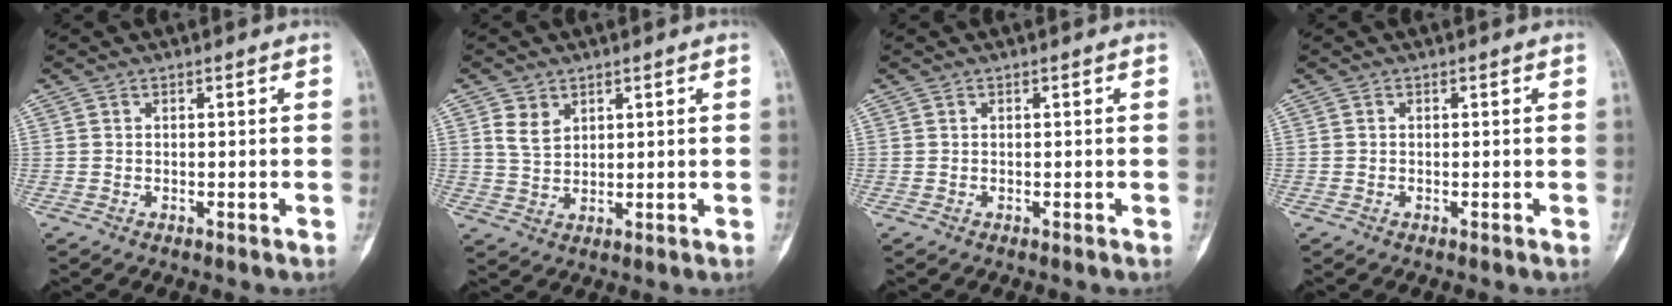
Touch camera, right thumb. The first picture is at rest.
{"total": 4.1, "force": [2.1, 2.9, 2.1], "torque": [-0.028, -0.013, 0.047]}
{"total": 0.0}
{"total": 0.0}